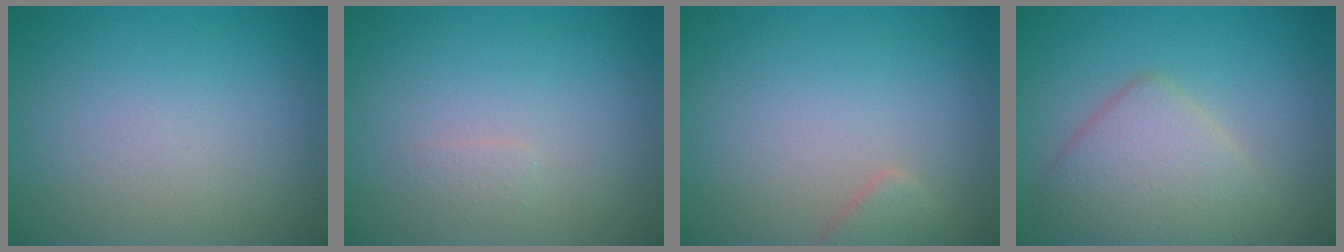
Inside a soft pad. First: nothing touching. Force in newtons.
{"total": 0.7, "press": 0.7, "slide": 0.1}
{"total": 1.4, "press": 1.4, "slide": 0.1}
{"total": 4.8, "press": 4.8, "slide": 0.3}